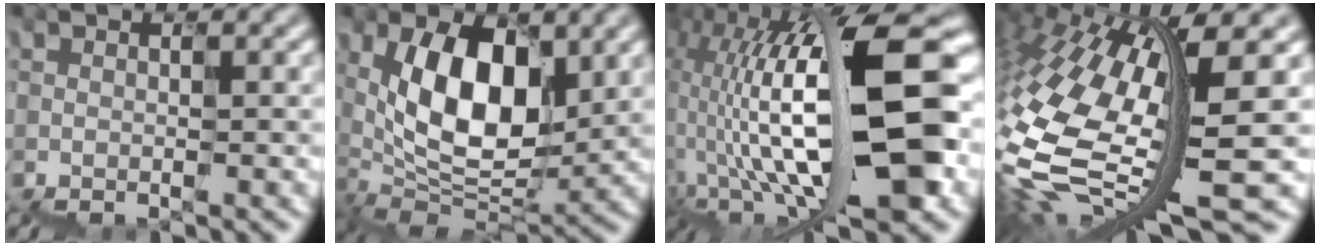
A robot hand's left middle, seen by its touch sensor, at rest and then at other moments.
{"total": 7.9, "force": [1.8, 4.7, 6.1], "torque": [-0.123, -0.006, 0.028]}
{"total": 15.7, "force": [1.6, 8.0, 13.4], "torque": [-0.270, 0.004, 0.035]}
{"total": 12.1, "force": [-1.7, 3.8, 11.4], "torque": [-0.288, -0.006, -0.022]}